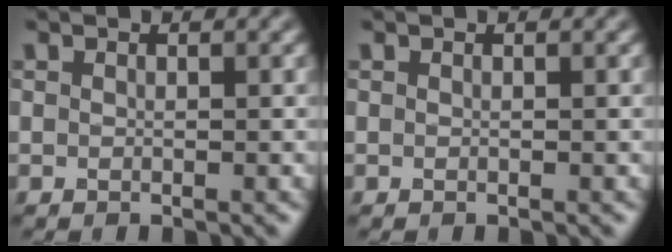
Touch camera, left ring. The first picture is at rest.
{"total": 0.0}